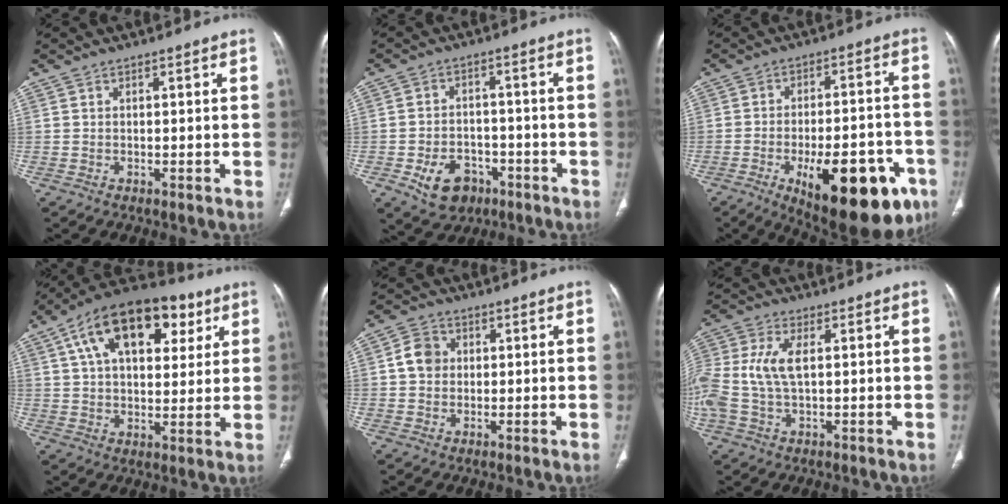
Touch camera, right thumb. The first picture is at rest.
{"total": 8.9, "force": [-4.1, 6.5, 4.5], "torque": [-0.055, 0.030, -0.057]}
{"total": 23.6, "force": [-10.4, 9.8, 18.8], "torque": [-0.205, 0.038, -0.133]}
{"total": 21.5, "force": [8.9, 11.9, 15.6], "torque": [-0.225, 0.007, 0.140]}
{"total": 5.0, "force": [0.6, 4.3, 2.5], "torque": [-0.034, 0.007, 0.007]}
{"total": 11.0, "force": [1.0, 5.9, 9.2], "torque": [-0.237, 0.013, 0.022]}